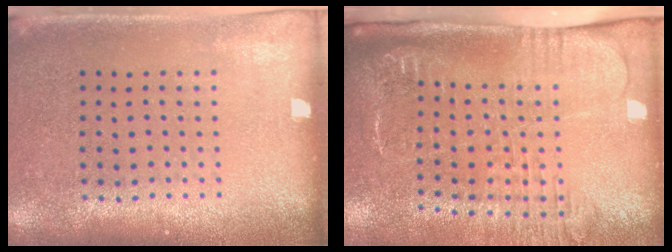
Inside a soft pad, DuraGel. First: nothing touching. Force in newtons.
{"total": 2.7, "press": 2.1, "slide": 1.7}